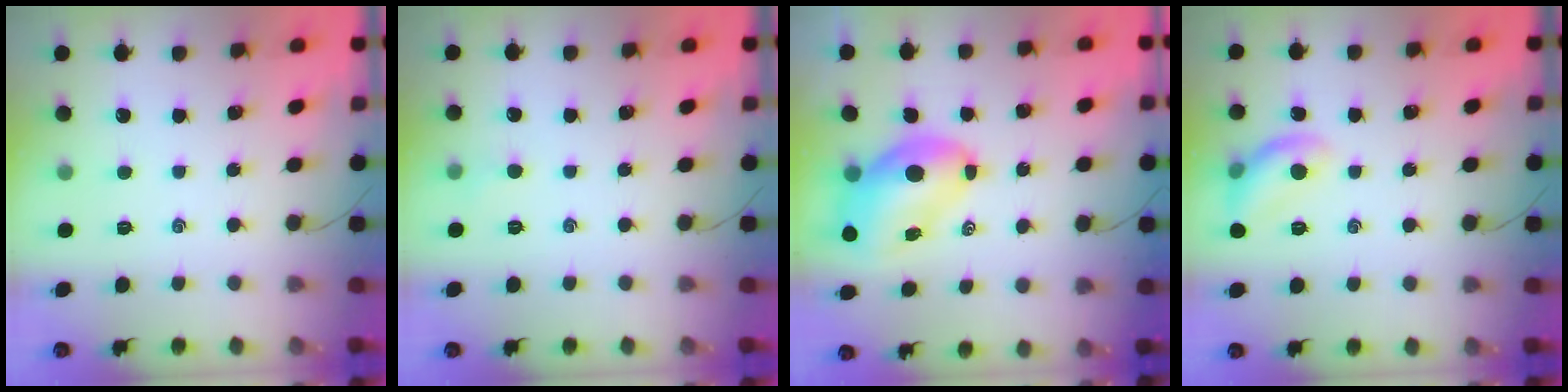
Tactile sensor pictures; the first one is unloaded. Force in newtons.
{"total": 2.6, "press": 2.4, "slide": 0.8}
{"total": 10.0, "press": 9.5, "slide": 3.1}
{"total": 9.2, "press": 9.2, "slide": 0.3}